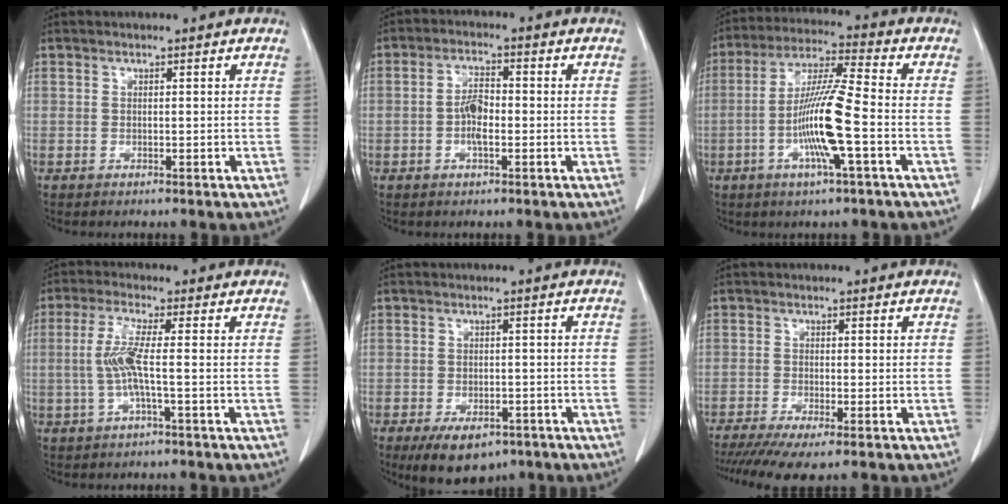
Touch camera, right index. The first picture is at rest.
{"total": 4.2, "force": [-0.8, 1.5, 3.9], "torque": [-0.075, 0.008, -0.015]}
{"total": 11.9, "force": [-3.0, 0.0, 11.5], "torque": [-0.220, -0.001, -0.062]}
{"total": 5.4, "force": [-0.3, 0.1, 5.4], "torque": [-0.118, 0.008, -0.008]}
{"total": 7.8, "force": [-5.3, 4.0, 4.1], "torque": [-0.060, -0.001, -0.075]}
{"total": 7.2, "force": [-5.4, 0.7, 4.7], "torque": [-0.072, -0.017, -0.088]}